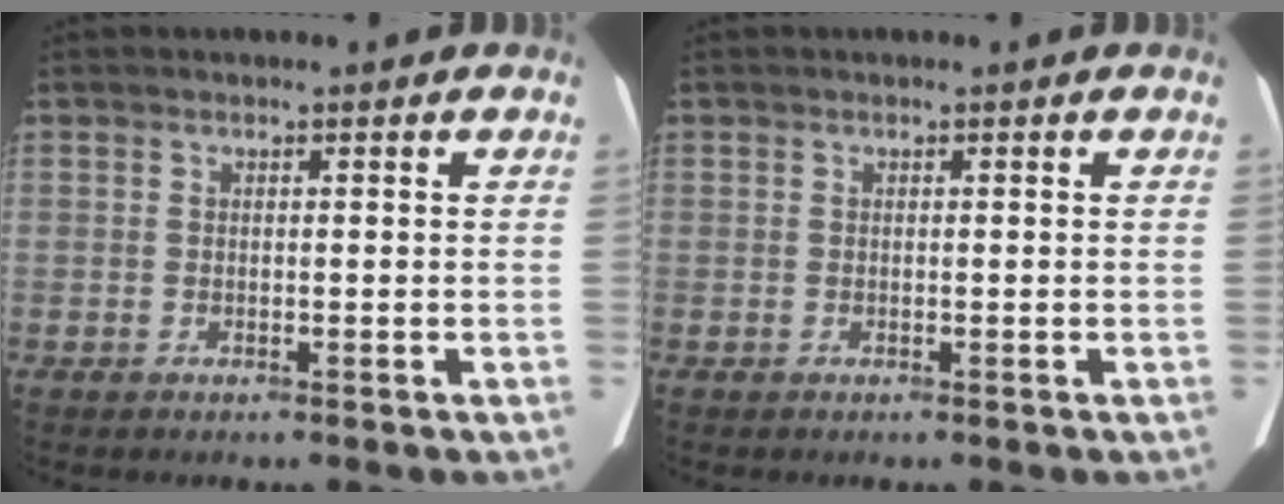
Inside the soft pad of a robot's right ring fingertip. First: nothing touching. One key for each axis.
{"total": 0.0}